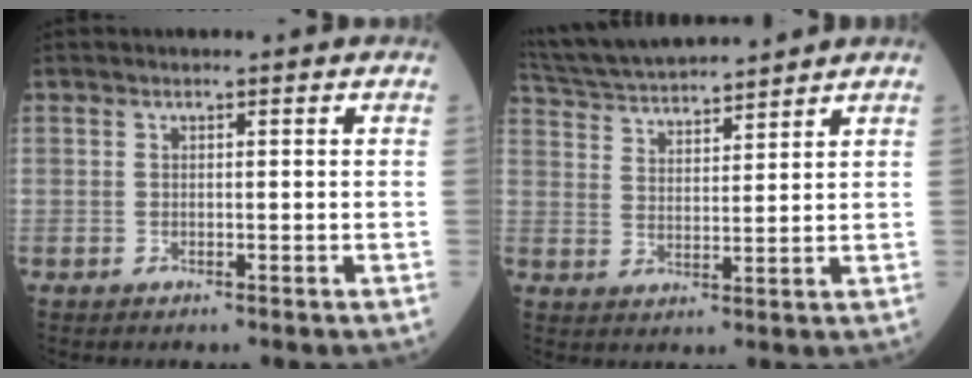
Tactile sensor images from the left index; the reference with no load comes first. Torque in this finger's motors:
{"motor_torque": [-0.16, -0.64, 0.27, 0.07]}